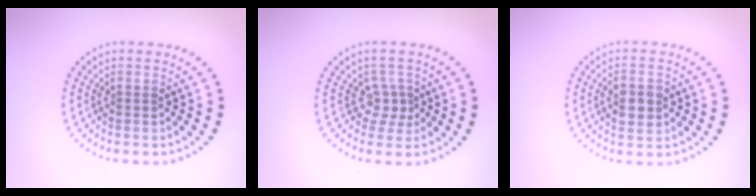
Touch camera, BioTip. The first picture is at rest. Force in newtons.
{"total": 1.7, "press": 1.3, "slide": 1.2}
{"total": 2.9, "press": 2.9, "slide": 0.2}